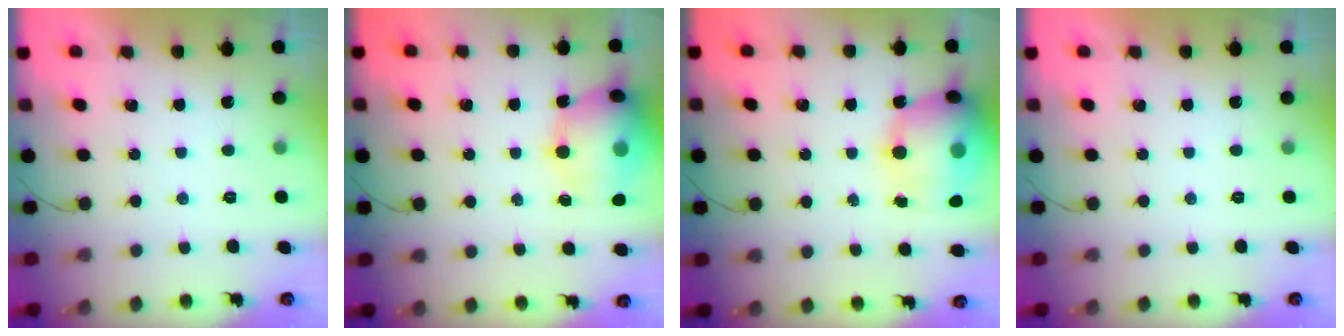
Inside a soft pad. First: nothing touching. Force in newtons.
{"total": 16.2, "press": 15.9, "slide": 3.1}
{"total": 22.0, "press": 21.6, "slide": 4.2}
{"total": 0.0}